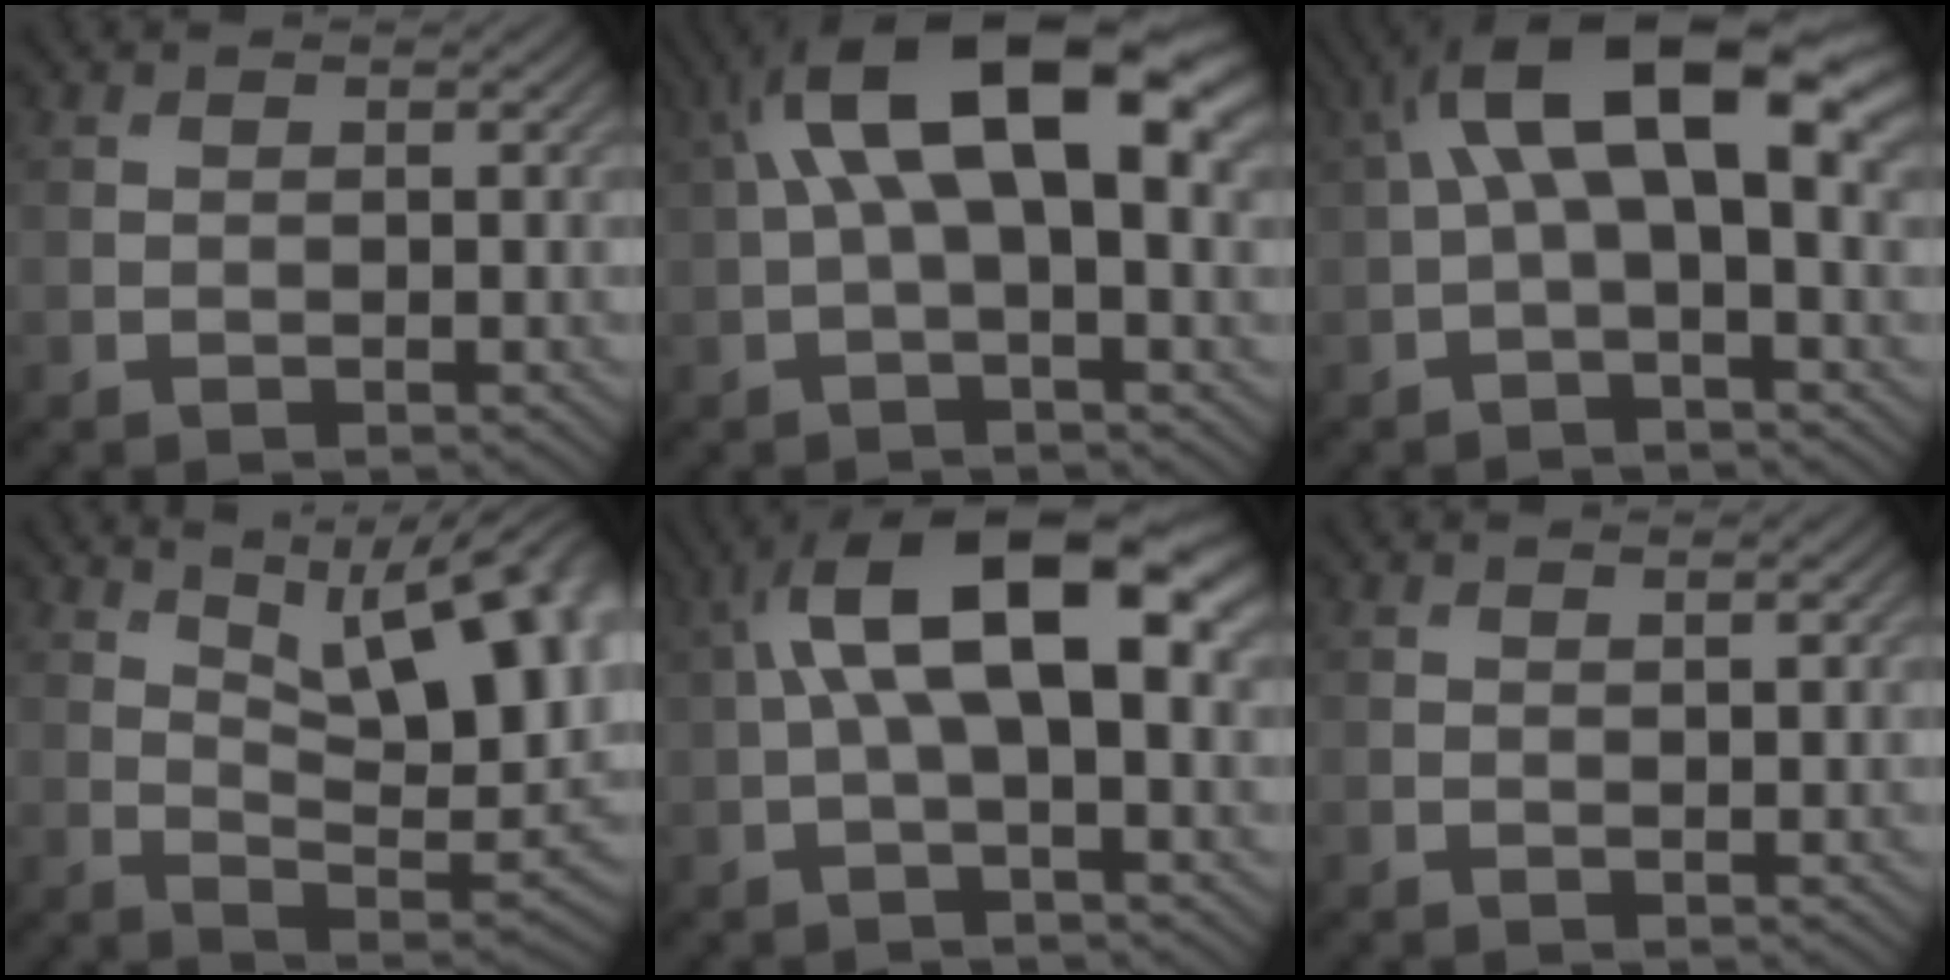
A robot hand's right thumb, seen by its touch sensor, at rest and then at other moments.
{"total": 15.0, "force": [3.5, 6.1, 13.3], "torque": [-0.233, 0.018, 0.052]}
{"total": 12.5, "force": [2.6, 4.8, 11.3], "torque": [-0.197, 0.020, 0.042]}
{"total": 18.3, "force": [7.9, 7.7, 14.6], "torque": [-0.213, 0.032, 0.124]}
{"total": 14.1, "force": [2.4, 5.7, 12.7], "torque": [-0.218, 0.017, 0.033]}
{"total": 0.9, "force": [0.5, 0.1, 0.7], "torque": [-0.012, 0.003, 0.010]}